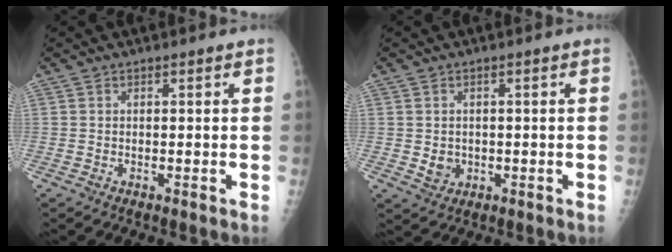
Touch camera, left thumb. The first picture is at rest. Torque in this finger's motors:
{"motor_torque": [-0.27, 0.09, -0.01, -0.05, 0.00]}